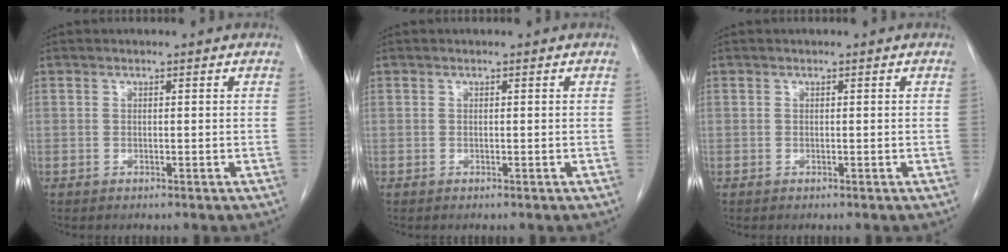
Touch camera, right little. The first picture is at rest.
{"total": 0.0}
{"total": 0.0}